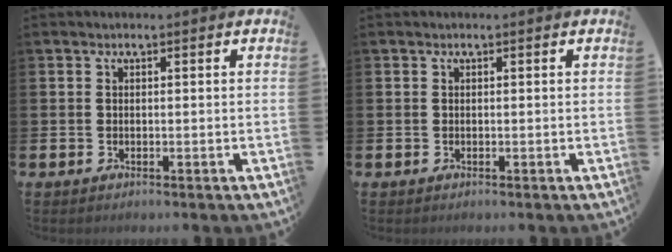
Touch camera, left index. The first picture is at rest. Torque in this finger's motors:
{"motor_torque": [0.00, 0.00, 0.00, 0.00]}